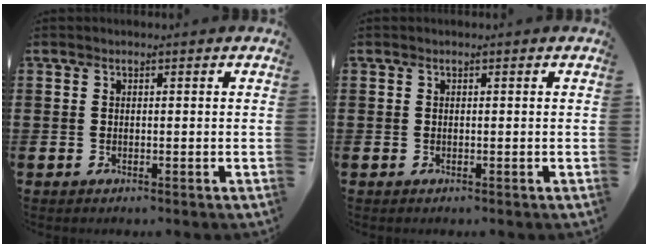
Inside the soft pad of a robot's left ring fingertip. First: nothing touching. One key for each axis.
{"total": 0.0}